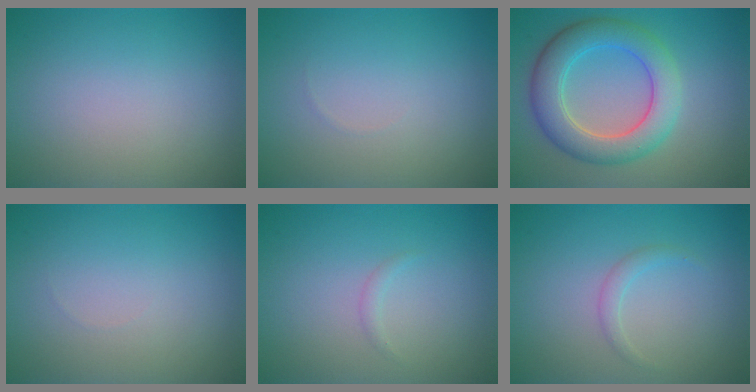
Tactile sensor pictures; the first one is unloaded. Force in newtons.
{"total": 0.0}
{"total": 6.3, "press": 6.3, "slide": 0.2}
{"total": 0.0}
{"total": 0.6, "press": 0.6, "slide": 0.0}
{"total": 1.1, "press": 1.1, "slide": 0.1}